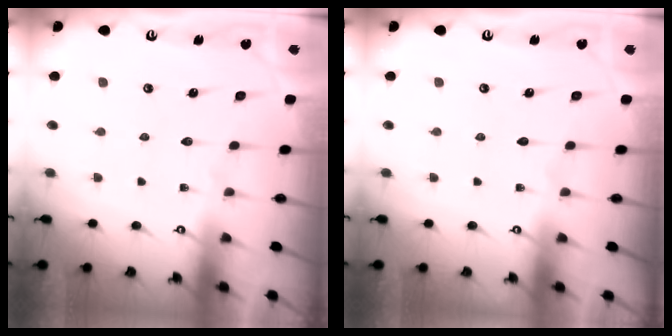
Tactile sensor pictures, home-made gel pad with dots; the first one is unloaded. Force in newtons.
{"total": 0.0}